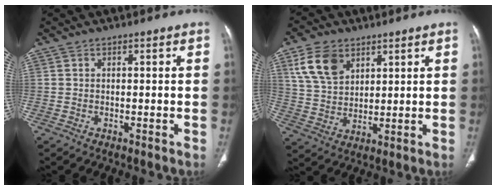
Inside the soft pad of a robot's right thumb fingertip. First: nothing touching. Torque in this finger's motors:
{"motor_torque": [-0.71, 0.77, -0.03, 0.15, 0.21]}